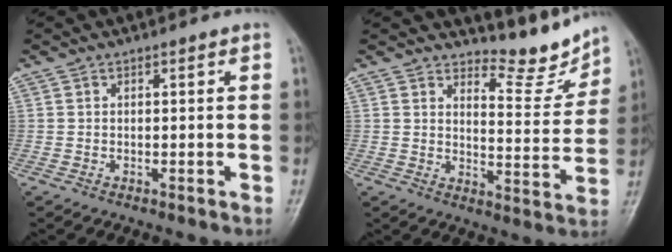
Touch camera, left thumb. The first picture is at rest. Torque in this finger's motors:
{"motor_torque": [0.12, -0.09, -0.09, 0.09, -0.04]}